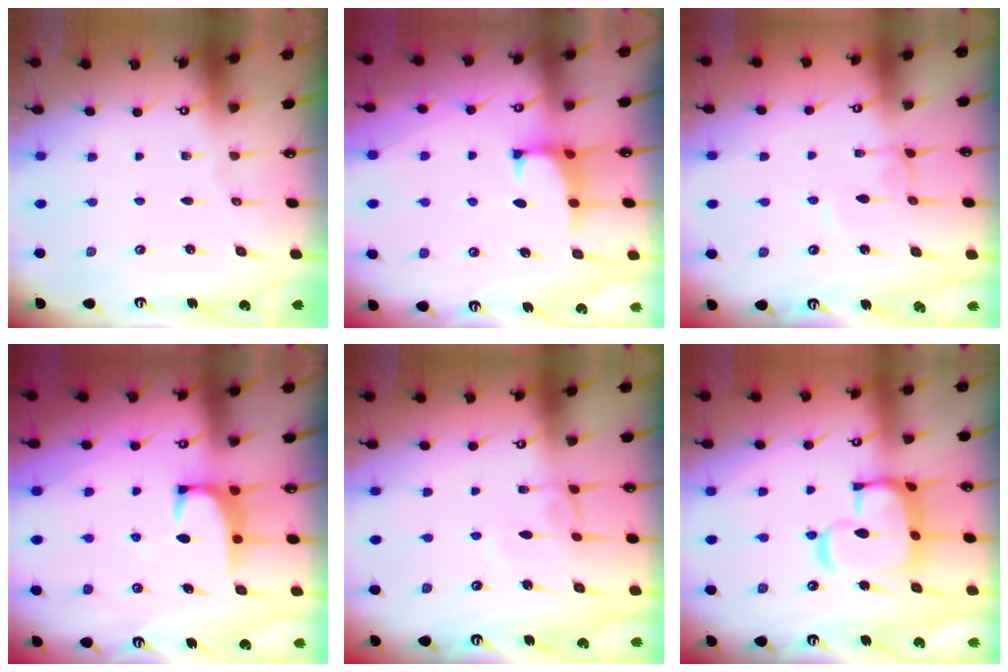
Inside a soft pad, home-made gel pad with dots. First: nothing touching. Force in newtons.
{"total": 1.3, "press": 1.2, "slide": 0.7}
{"total": 1.7, "press": 1.7, "slide": 0.1}
{"total": 1.9, "press": 1.9, "slide": 0.3}
{"total": 0.6, "press": 0.4, "slide": 0.4}
{"total": 11.8, "press": 11.7, "slide": 1.3}